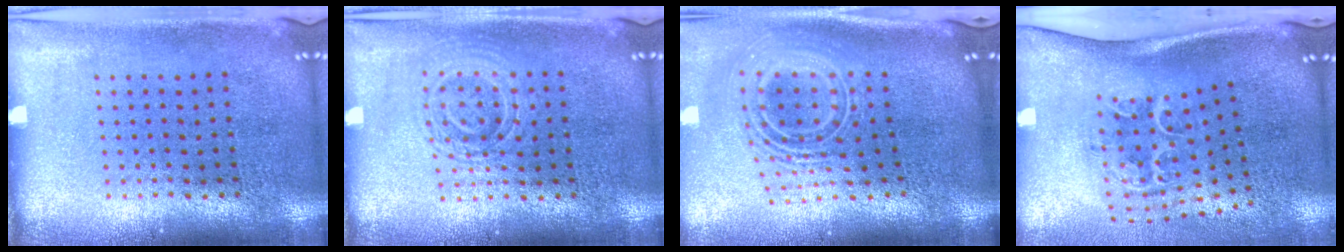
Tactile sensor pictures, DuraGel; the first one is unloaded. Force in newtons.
{"total": 1.2, "press": 1.2, "slide": 0.3}
{"total": 2.7, "press": 1.8, "slide": 2.0}
{"total": 1.9, "press": 1.4, "slide": 1.3}